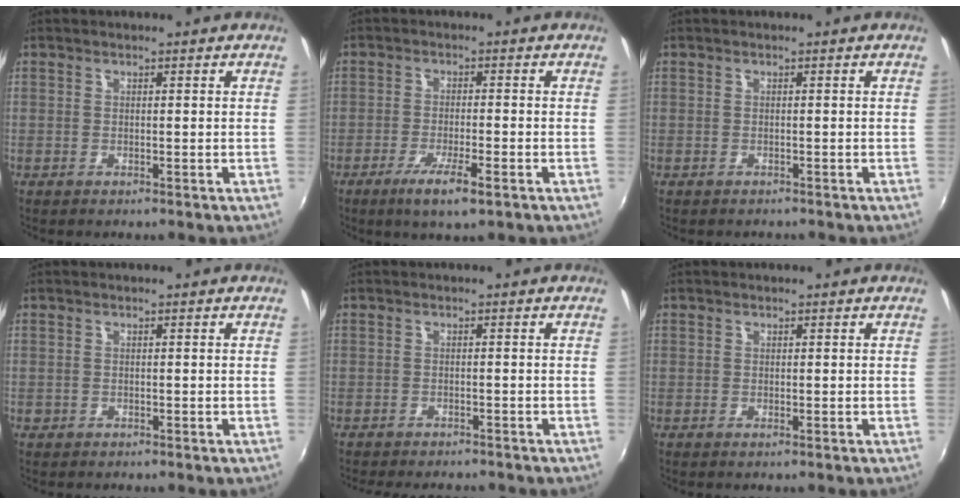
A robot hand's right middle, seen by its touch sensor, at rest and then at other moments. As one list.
[{"total": 6.4, "force": [-3.7, 0.9, 5.2], "torque": [-0.110, -0.015, -0.064]}, {"total": 0.9, "force": [-0.8, 0.4, 0.1], "torque": [-0.006, -0.002, -0.011]}, {"total": 0.7, "force": [-0.3, 0.6, 0.1], "torque": [-0.001, -0.003, -0.006]}, {"total": 5.2, "force": [-4.7, 1.3, 1.9], "torque": [-0.048, -0.017, -0.070]}, {"total": 0.0}]